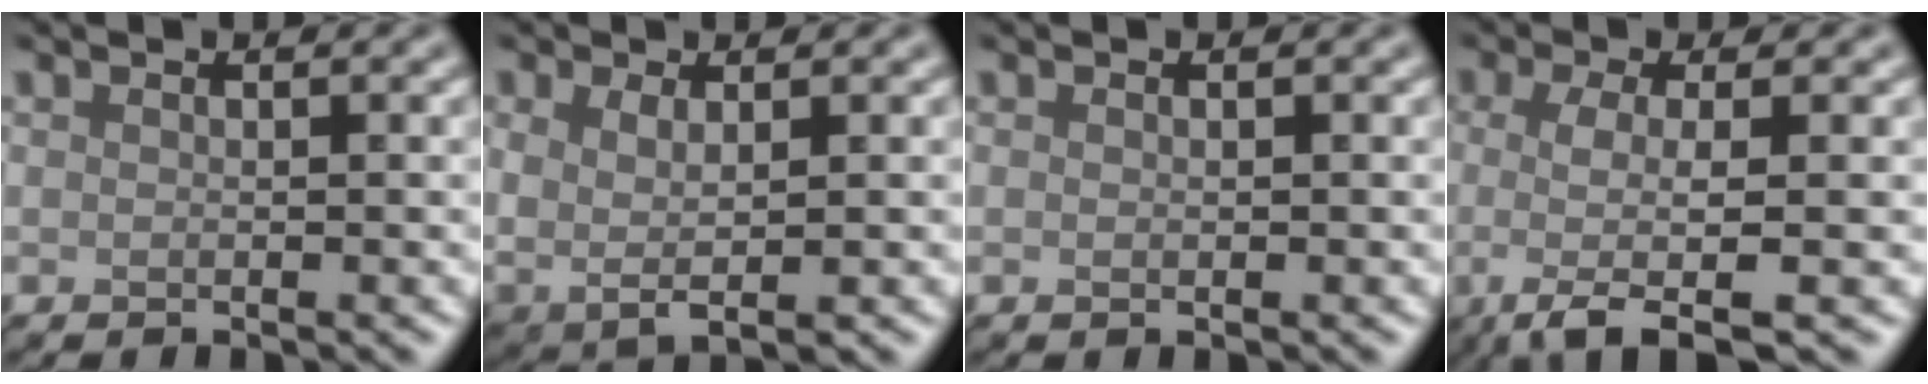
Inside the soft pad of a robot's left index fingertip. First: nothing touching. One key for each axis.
{"total": 2.6, "fx": 0.6, "fy": 1.2, "fz": 2.2, "tx": -0.048, "ty": -0.008, "tz": 0.016}
{"total": 0.0}
{"total": 4.7, "fx": -1.4, "fy": 1.1, "fz": 4.3, "tx": -0.071, "ty": -0.009, "tz": -0.039}